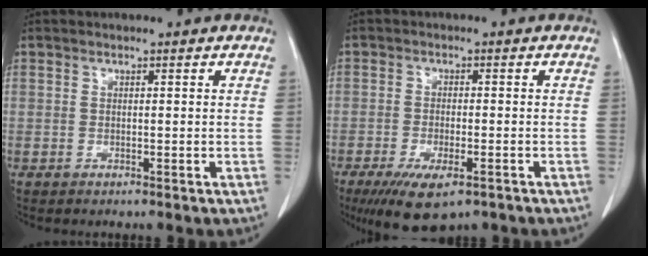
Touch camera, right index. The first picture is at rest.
{"total": 8.6, "force": [-5.4, 2.8, 6.0], "torque": [-0.099, -0.016, -0.082]}